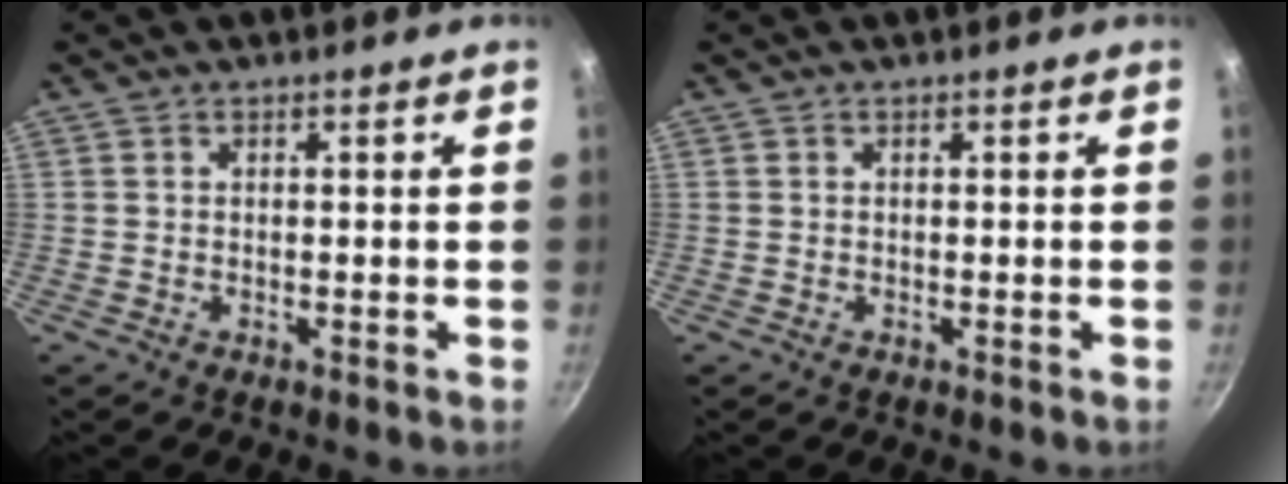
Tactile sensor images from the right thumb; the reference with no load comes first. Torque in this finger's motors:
{"motor_torque": [0.00, 0.00, 0.16, 0.16, 0.01]}